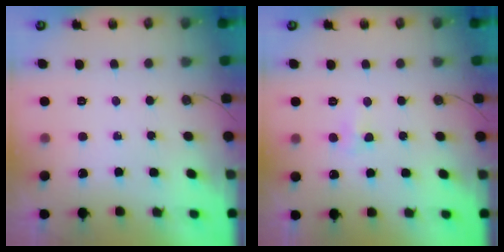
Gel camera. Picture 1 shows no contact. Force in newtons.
{"total": 5.0, "press": 3.6, "slide": 3.5}